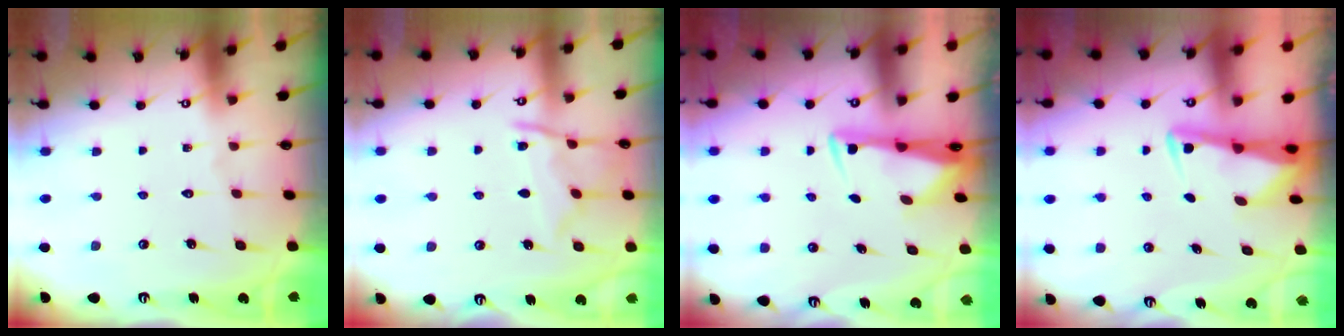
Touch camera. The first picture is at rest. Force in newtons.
{"total": 9.0, "press": 9.0, "slide": 1.0}
{"total": 3.1, "press": 2.9, "slide": 0.9}
{"total": 3.0, "press": 3.0, "slide": 0.3}